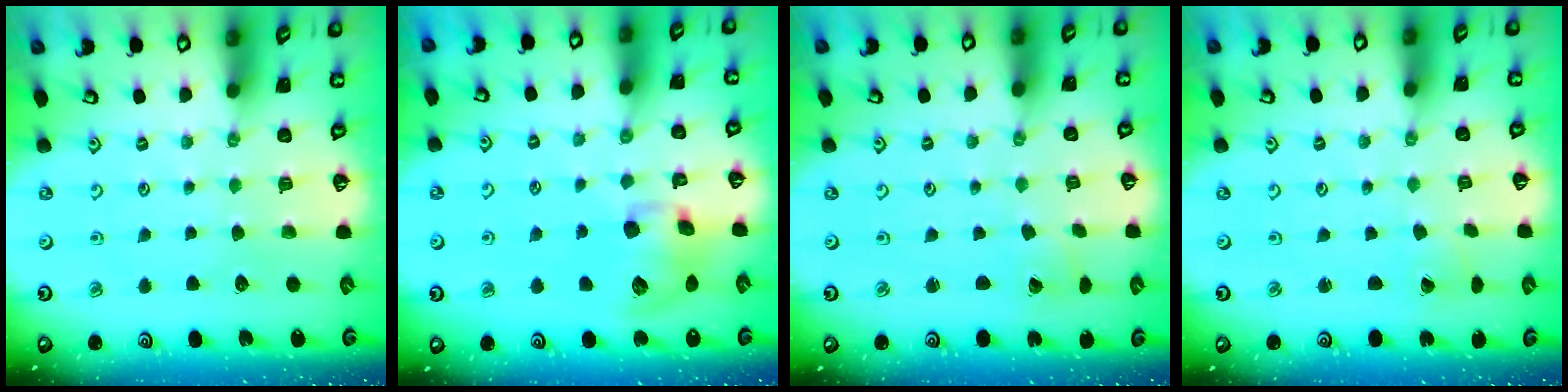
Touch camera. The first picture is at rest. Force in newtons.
{"total": 10.8, "press": 10.7, "slide": 1.8}
{"total": 1.5, "press": 1.5, "slide": 0.2}
{"total": 0.8, "press": 0.7, "slide": 0.1}